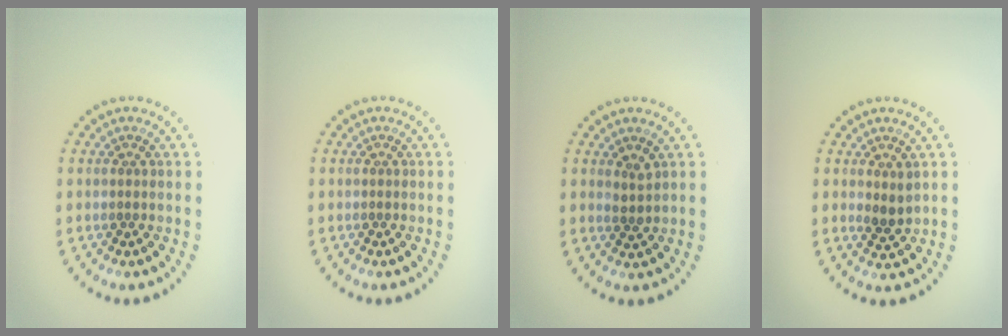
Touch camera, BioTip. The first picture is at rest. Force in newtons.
{"total": 0.0}
{"total": 1.3, "press": 1.1, "slide": 0.7}
{"total": 1.6, "press": 1.4, "slide": 0.8}